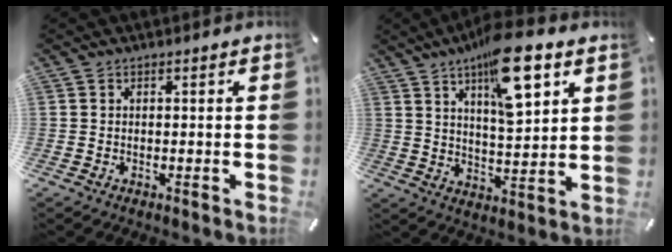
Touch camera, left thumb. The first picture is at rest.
{"total": 15.8, "force": [9.3, 5.6, 11.5], "torque": [-0.173, -0.043, 0.152]}